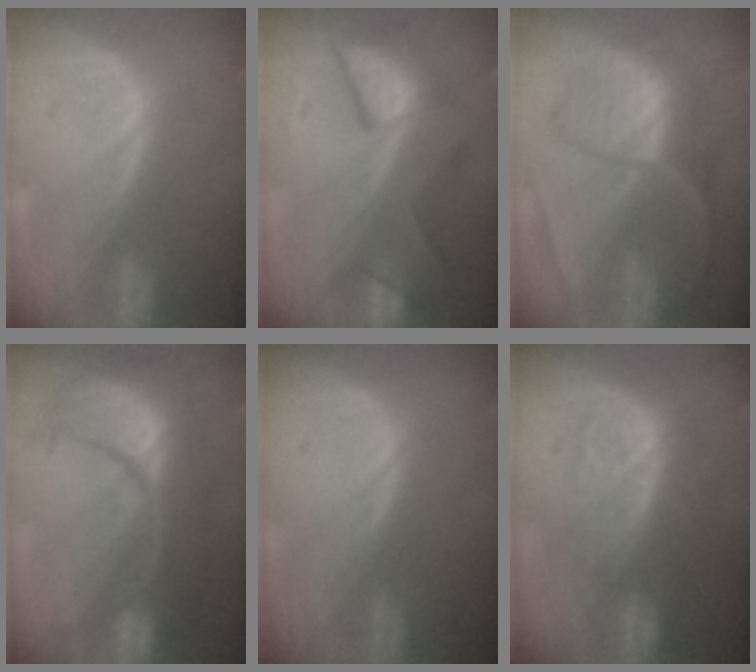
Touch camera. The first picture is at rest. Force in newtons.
{"total": 7.7, "press": 7.7, "slide": 0.7}
{"total": 8.8, "press": 7.7, "slide": 4.2}
{"total": 12.5, "press": 12.4, "slide": 1.4}
{"total": 0.0}
{"total": 9.4, "press": 8.5, "slide": 3.9}